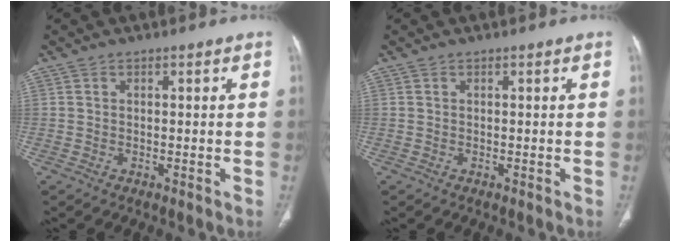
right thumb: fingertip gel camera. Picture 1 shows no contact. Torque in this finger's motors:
{"motor_torque": [0.00, 0.00, -0.05, -0.04, 0.00]}